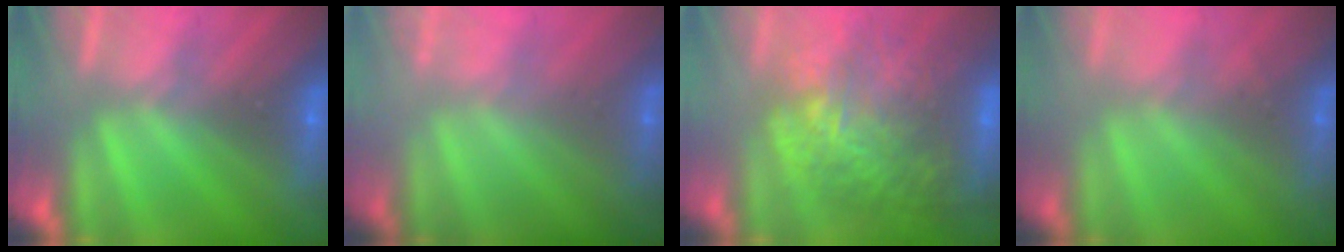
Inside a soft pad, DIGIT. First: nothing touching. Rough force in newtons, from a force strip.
{"total": 2.0}
{"total": 8.2}
{"total": 1.8}